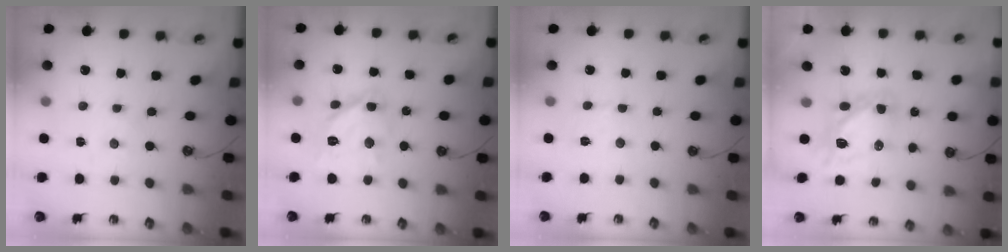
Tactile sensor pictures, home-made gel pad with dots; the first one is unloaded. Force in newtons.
{"total": 14.3, "press": 14.2, "slide": 0.9}
{"total": 3.8, "press": 3.8, "slide": 0.3}
{"total": 11.3, "press": 11.3, "slide": 1.0}